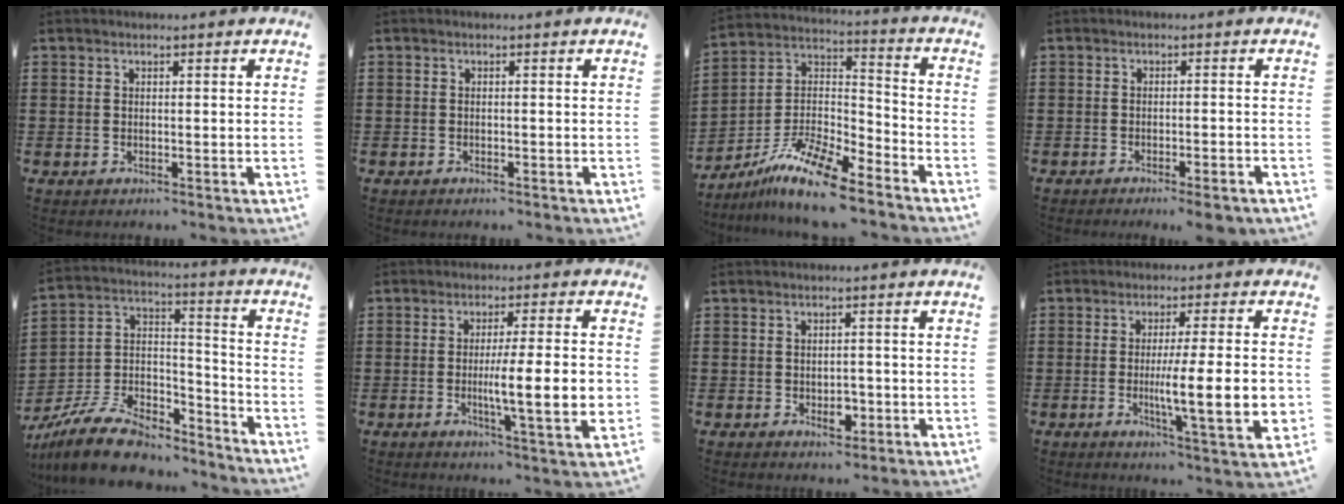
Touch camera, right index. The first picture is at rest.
{"total": 0.6, "force": [-0.6, 0.1, 0.1], "torque": [-0.004, -0.001, -0.011]}
{"total": 11.8, "force": [-9.3, 2.6, 6.8], "torque": [-0.149, 0.014, -0.187]}
{"total": 2.1, "force": [-1.8, -0.1, 1.1], "torque": [-0.019, 0.002, -0.035]}
{"total": 9.8, "force": [-8.1, 3.3, 4.3], "torque": [-0.106, 0.016, -0.162]}
{"total": 9.8, "force": [-1.1, 1.2, 9.6], "torque": [-0.153, -0.013, -0.022]}
{"total": 3.1, "force": [-0.9, 1.9, 2.3], "torque": [-0.033, -0.001, -0.017]}
{"total": 11.2, "force": [-1.3, 1.6, 11.0], "torque": [-0.184, -0.016, -0.027]}